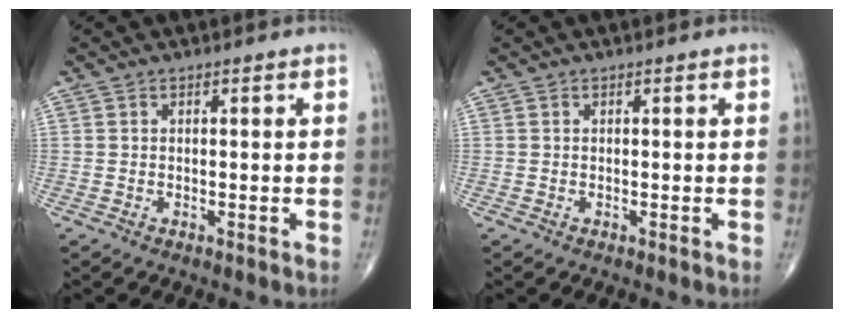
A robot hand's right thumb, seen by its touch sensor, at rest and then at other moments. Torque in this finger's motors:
{"motor_torque": [-0.11, 0.11, -0.03, -0.03, 0.00]}